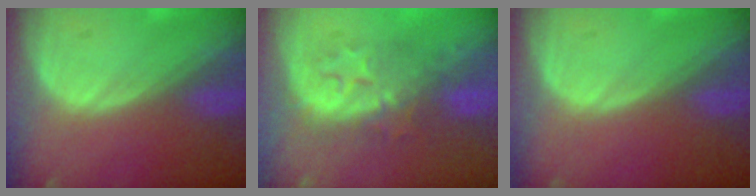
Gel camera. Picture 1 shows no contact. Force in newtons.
{"total": 8.0, "press": 7.8, "slide": 1.7}
{"total": 0.0}